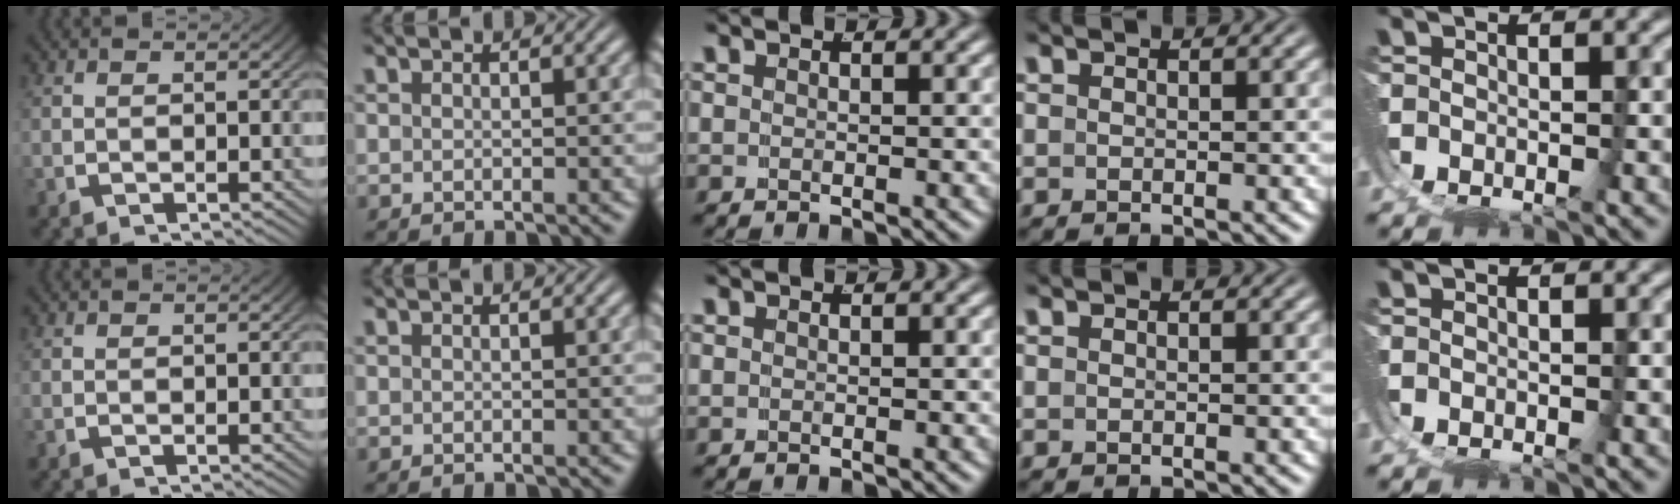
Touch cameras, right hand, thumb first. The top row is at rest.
{}